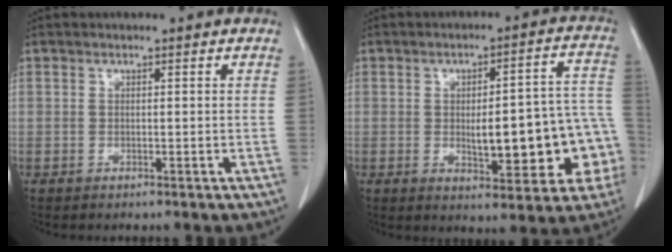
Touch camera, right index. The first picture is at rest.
{"total": 15.7, "force": [-2.8, 4.8, 14.7], "torque": [-0.150, 0.037, -0.021]}